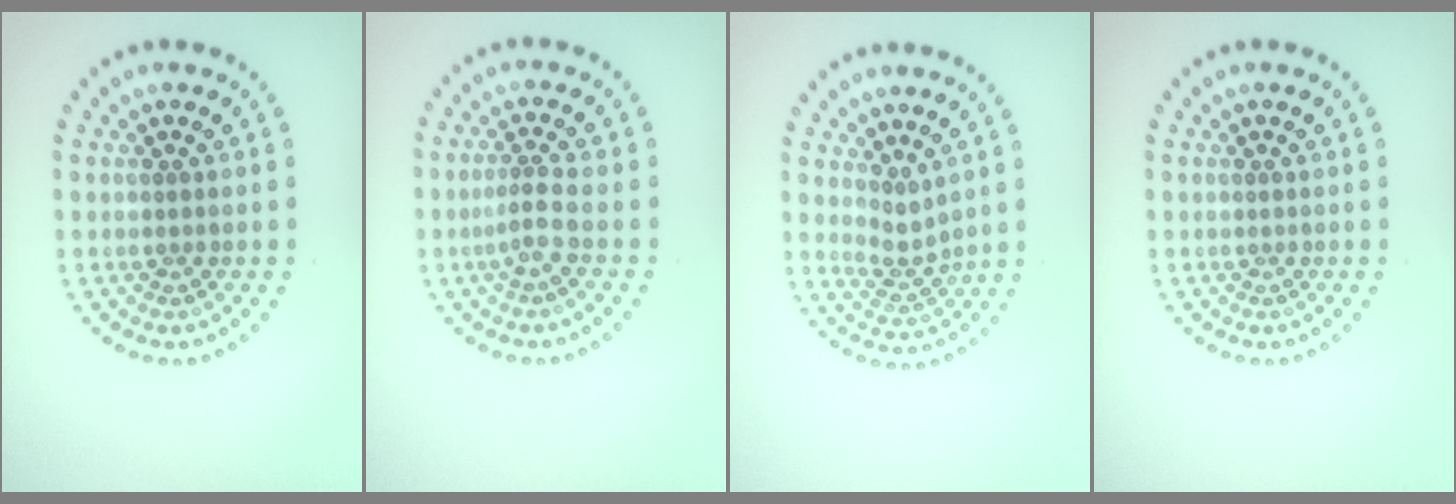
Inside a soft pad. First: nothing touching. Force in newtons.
{"total": 1.8, "press": 1.3, "slide": 1.3}
{"total": 2.0, "press": 1.3, "slide": 1.5}
{"total": 0.0}